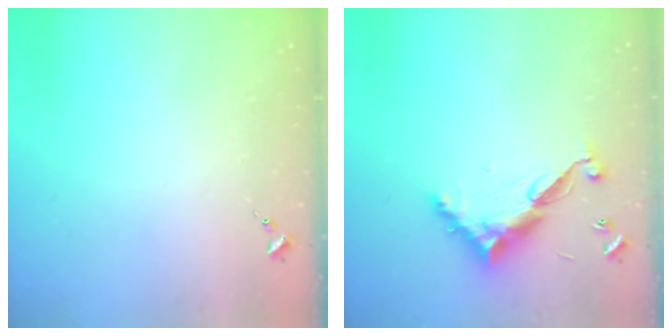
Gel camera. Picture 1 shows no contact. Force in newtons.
{"total": 11.5, "press": 11.5, "slide": 0.4}